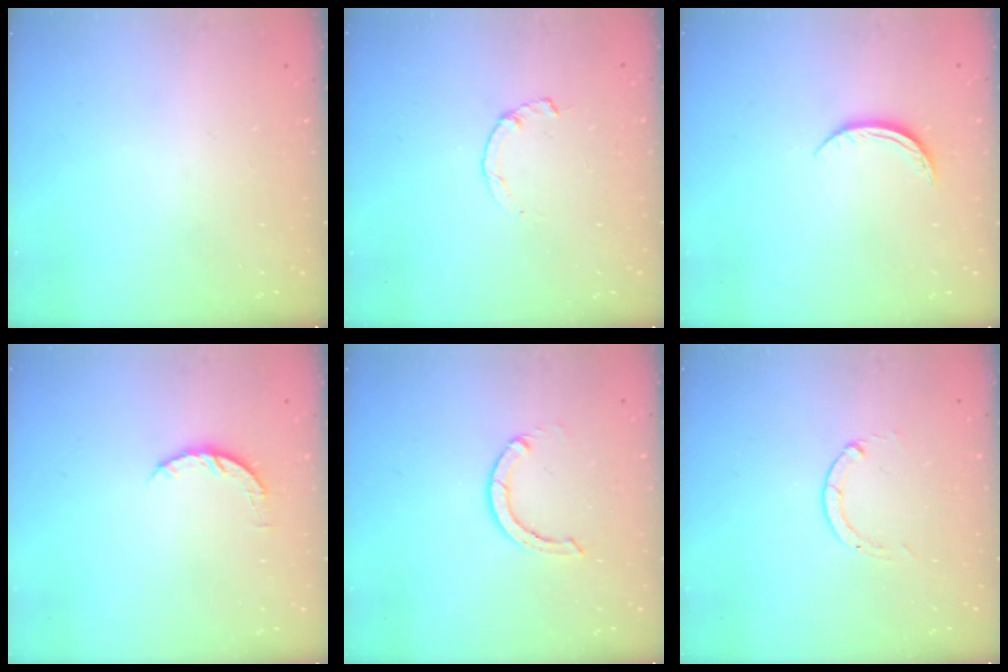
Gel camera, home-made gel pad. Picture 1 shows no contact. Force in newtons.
{"total": 2.2, "press": 2.2, "slide": 0.2}
{"total": 6.1, "press": 6.1, "slide": 0.5}
{"total": 5.0, "press": 4.9, "slide": 0.7}
{"total": 3.4, "press": 3.4, "slide": 0.3}
{"total": 0.0}